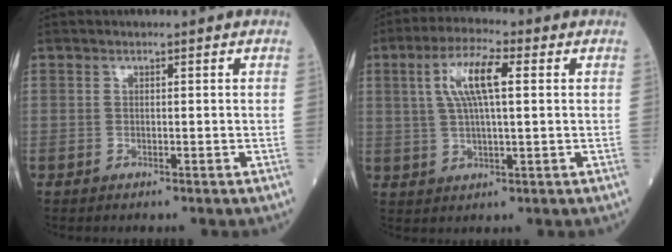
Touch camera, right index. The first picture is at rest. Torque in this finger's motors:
{"motor_torque": [0.35, -0.01, 0.22, 0.11]}